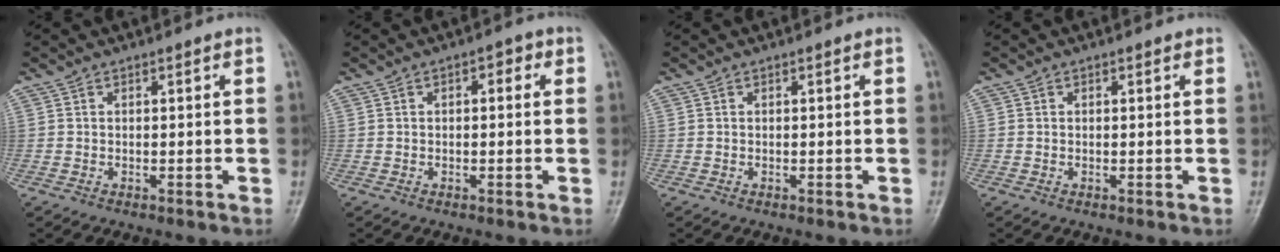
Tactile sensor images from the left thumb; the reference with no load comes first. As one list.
[{"total": 2.5, "force": [0.7, 1.4, 1.9], "torque": [-0.009, 0.006, 0.000]}, {"total": 0.0}, {"total": 0.0}]